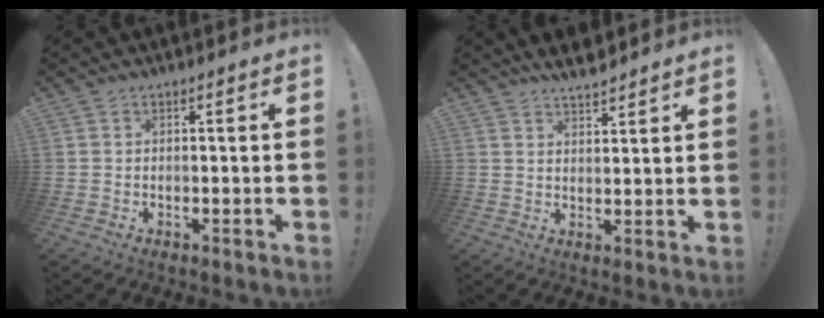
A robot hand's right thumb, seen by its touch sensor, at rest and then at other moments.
{"total": 5.3, "force": [4.9, 1.1, 1.7], "torque": [-0.027, -0.026, 0.090]}